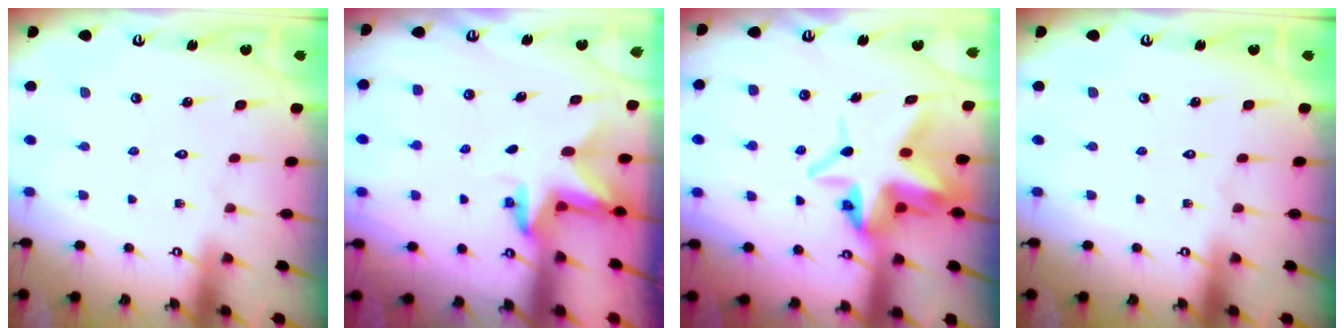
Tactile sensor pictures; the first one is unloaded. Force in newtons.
{"total": 2.8, "press": 2.8, "slide": 0.2}
{"total": 11.0, "press": 10.8, "slide": 2.1}
{"total": 0.0}